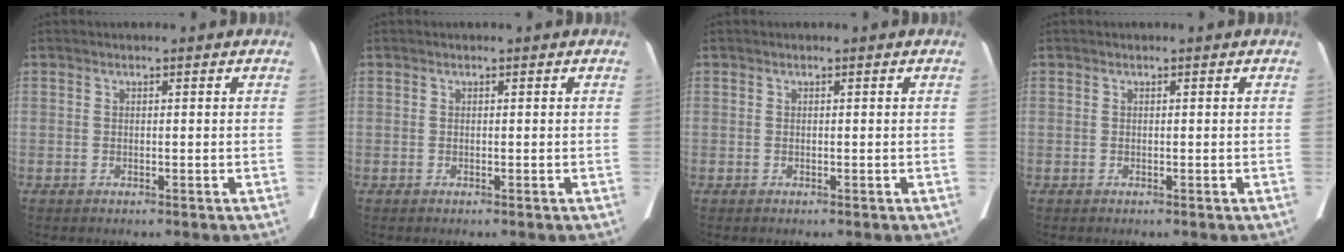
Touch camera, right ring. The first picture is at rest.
{"total": 0.0}
{"total": 0.0}
{"total": 0.0}